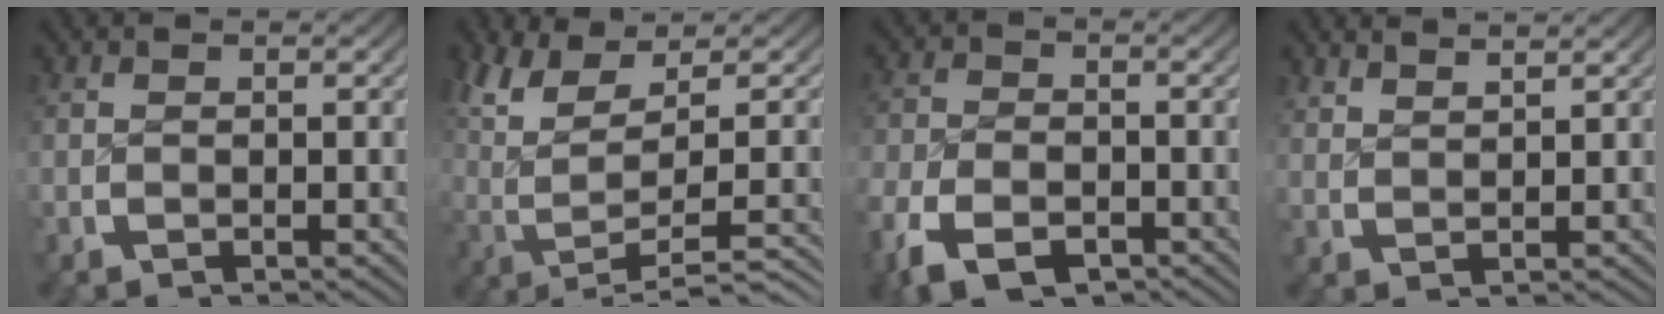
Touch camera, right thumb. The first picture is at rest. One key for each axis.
{"total": 7.8, "fx": 1.0, "fy": 3.9, "fz": 6.8, "tx": -0.142, "ty": -0.010, "tz": 0.036}
{"total": 5.3, "fx": -3.5, "fy": 2.9, "fz": 2.6, "tx": -0.046, "ty": -0.016, "tz": -0.055}
{"total": 2.6, "fx": 2.6, "fy": 0.1, "fz": 0.3, "tx": -0.004, "ty": 0.004, "tz": 0.054}